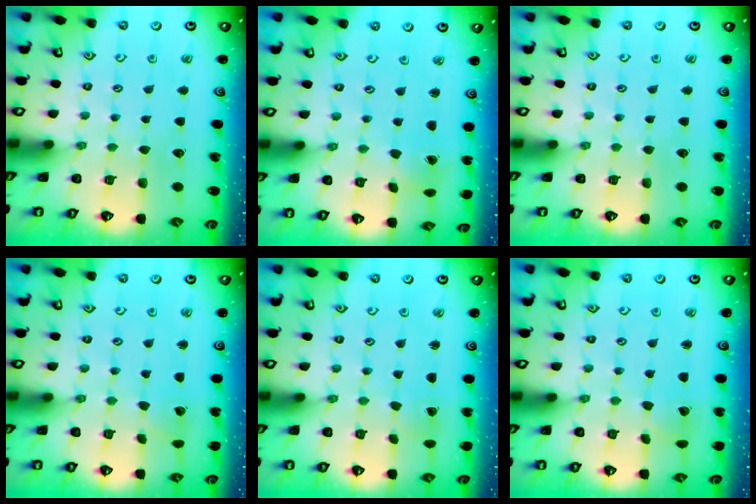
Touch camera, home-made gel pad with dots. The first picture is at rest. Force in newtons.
{"total": 1.9, "press": 1.8, "slide": 0.7}
{"total": 0.0}
{"total": 2.1, "press": 2.1, "slide": 0.1}
{"total": 0.0}
{"total": 2.0, "press": 2.0, "slide": 0.3}